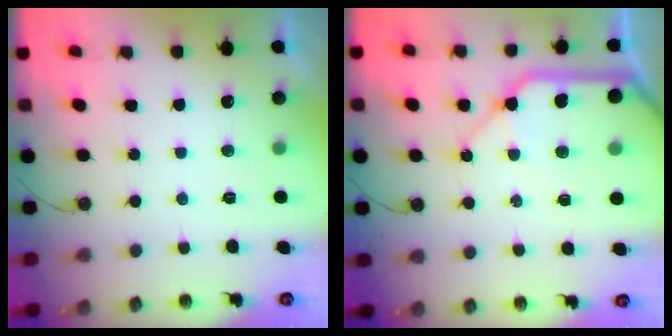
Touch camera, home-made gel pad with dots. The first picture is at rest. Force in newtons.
{"total": 16.8, "press": 16.6, "slide": 2.4}